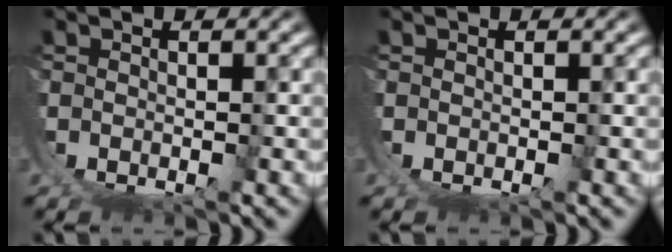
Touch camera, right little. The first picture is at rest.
{"total": 0.0}